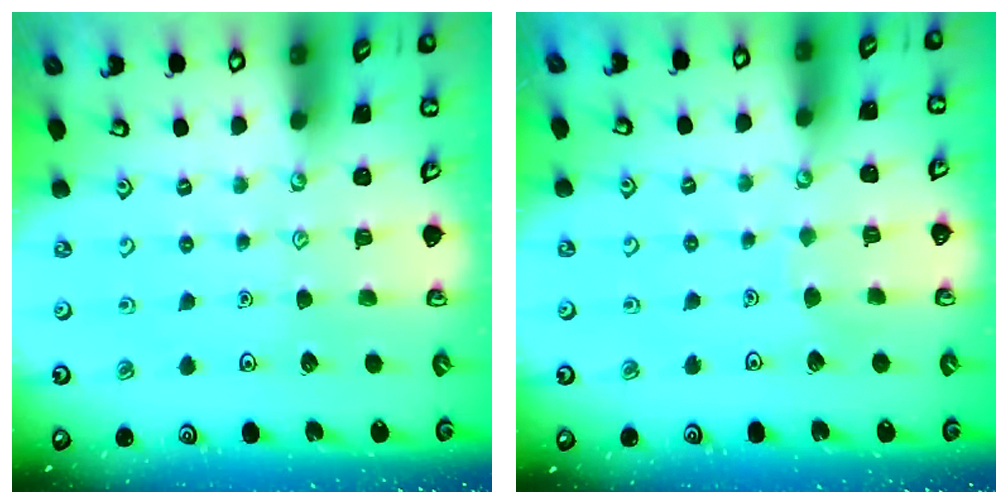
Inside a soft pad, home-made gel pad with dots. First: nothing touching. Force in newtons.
{"total": 3.2, "press": 3.2, "slide": 0.4}